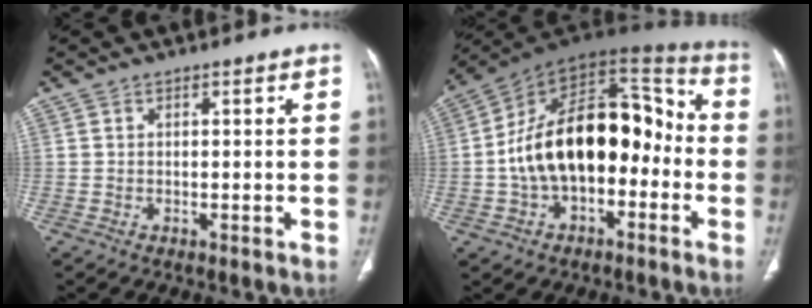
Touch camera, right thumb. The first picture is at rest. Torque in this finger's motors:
{"motor_torque": [2.44, 2.57, 2.08, -0.69, 0.23]}